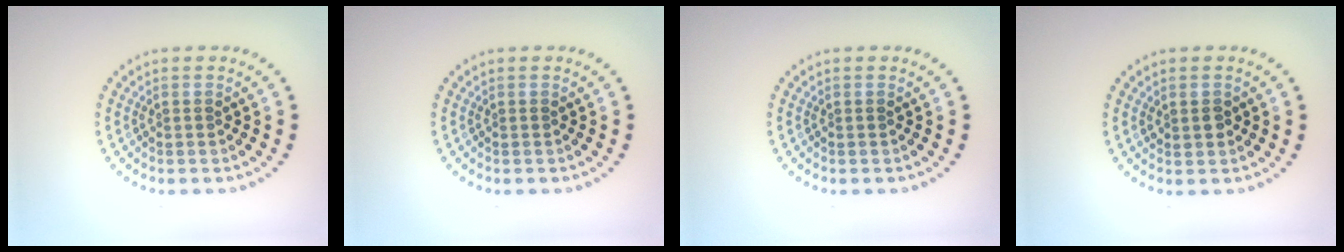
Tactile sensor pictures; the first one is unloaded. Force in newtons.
{"total": 0.0}
{"total": 0.0}
{"total": 1.4, "press": 1.3, "slide": 0.2}